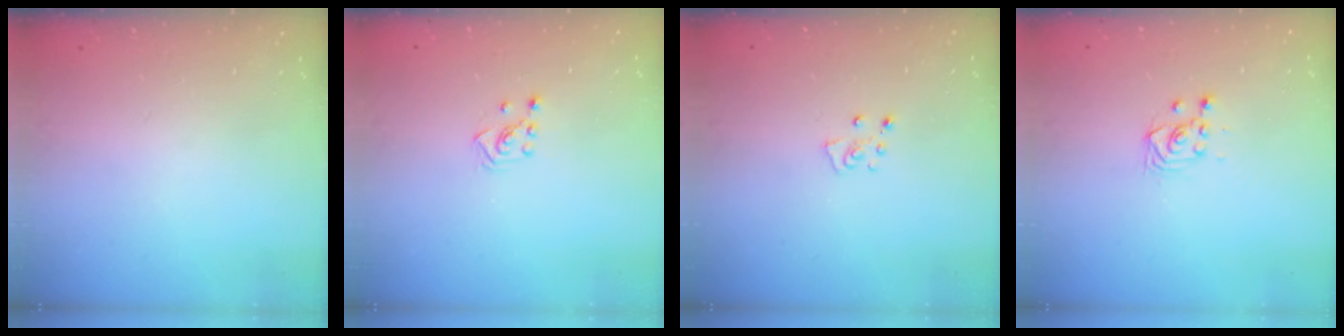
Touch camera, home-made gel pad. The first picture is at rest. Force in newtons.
{"total": 2.3, "press": 2.2, "slide": 0.7}
{"total": 4.7, "press": 4.7, "slide": 0.5}
{"total": 2.9, "press": 2.9, "slide": 0.6}